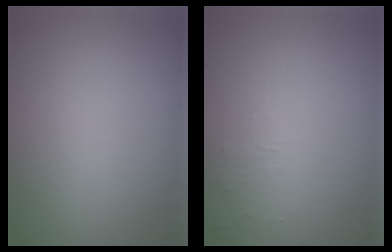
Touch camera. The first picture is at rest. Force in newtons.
{"total": 0.9, "press": 0.9, "slide": 0.1}